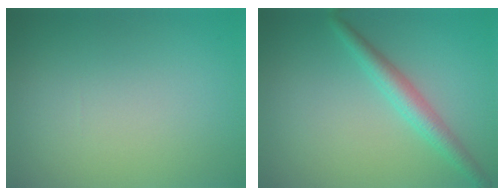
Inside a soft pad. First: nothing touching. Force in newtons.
{"total": 2.8, "press": 2.8, "slide": 0.0}